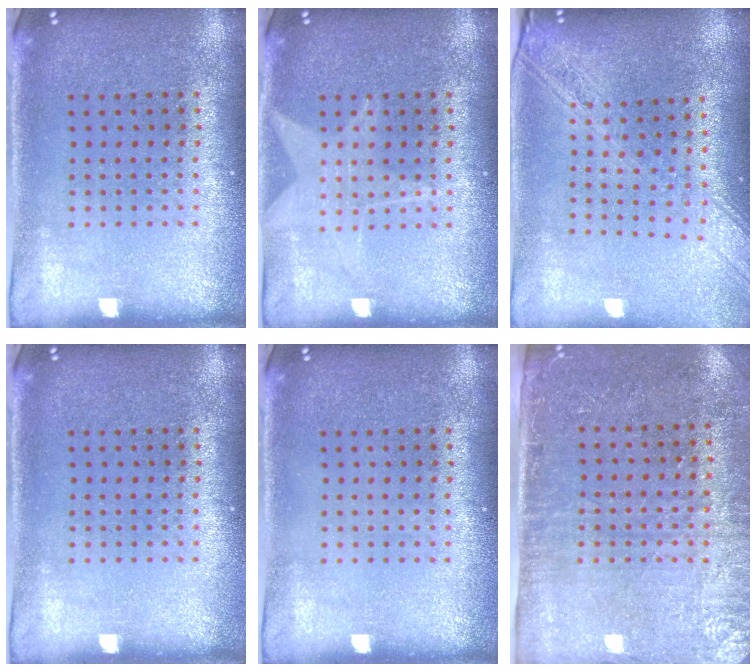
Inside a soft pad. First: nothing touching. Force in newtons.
{"total": 1.8, "press": 1.8, "slide": 0.3}
{"total": 2.1, "press": 1.8, "slide": 1.1}
{"total": 0.0}
{"total": 0.0}
{"total": 3.0, "press": 2.6, "slide": 1.4}